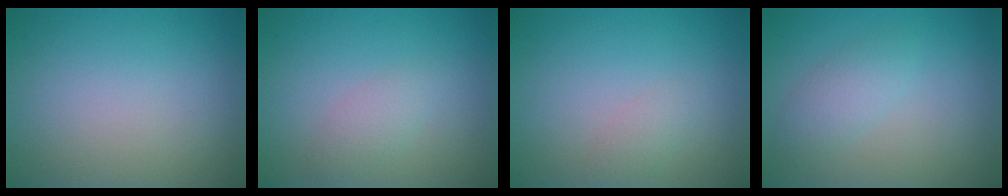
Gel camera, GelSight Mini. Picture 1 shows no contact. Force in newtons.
{"total": 1.6, "press": 1.6, "slide": 0.1}
{"total": 1.1, "press": 1.1, "slide": 0.1}
{"total": 2.2, "press": 2.2, "slide": 0.1}